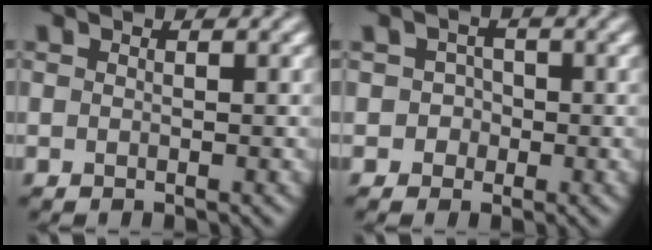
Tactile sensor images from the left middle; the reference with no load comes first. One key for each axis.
{"total": 1.5, "fx": -0.2, "fy": 1.4, "fz": 0.3, "tx": 0.007, "ty": 0.003, "tz": -0.005}